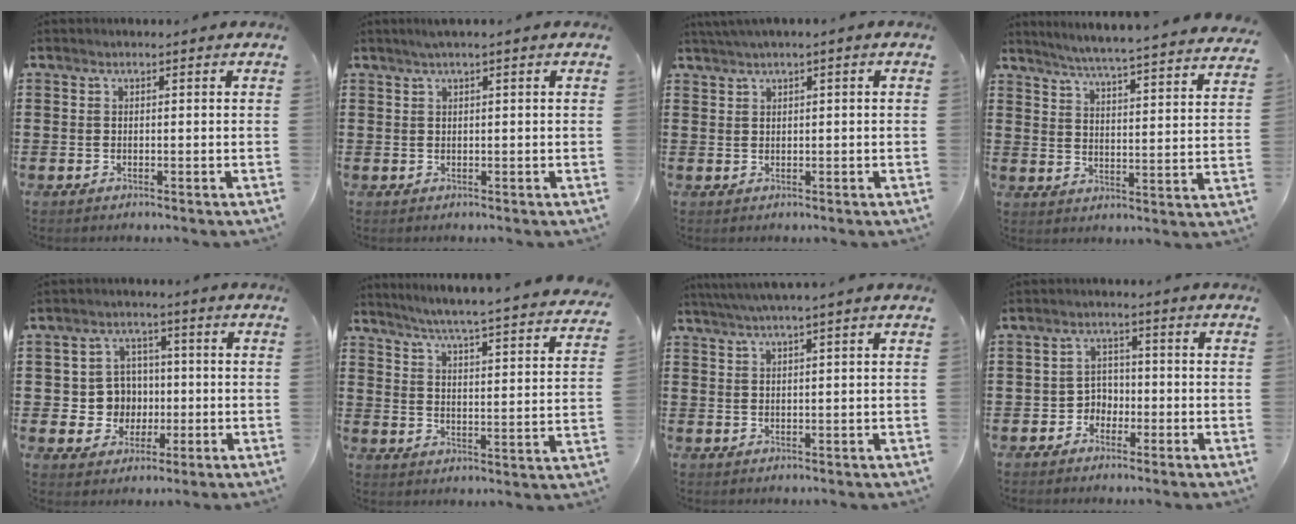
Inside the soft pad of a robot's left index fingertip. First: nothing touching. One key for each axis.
{"total": 1.1, "fx": 0.5, "fy": -0.1, "fz": 1.0, "tx": -0.017, "ty": 0.000, "tz": 0.008}
{"total": 1.1, "fx": 0.7, "fy": -0.1, "fz": 0.9, "tx": -0.016, "ty": -0.001, "tz": 0.014}
{"total": 5.1, "fx": 4.8, "fy": -1.0, "fz": 1.4, "tx": -0.050, "ty": -0.043, "tz": 0.077}
{"total": 6.2, "fx": 0.0, "fy": 5.9, "fz": 1.8, "tx": -0.051, "ty": 0.015, "tz": 0.001}
{"total": 5.0, "fx": 4.7, "fy": -1.0, "fz": 1.6, "tx": -0.055, "ty": -0.045, "tz": 0.072}
{"total": 2.6, "fx": 2.1, "fy": -0.6, "fz": 1.4, "tx": -0.029, "ty": 0.003, "tz": 0.039}
{"total": 3.0, "fx": -1.7, "fy": 2.4, "fz": 0.8, "tx": -0.026, "ty": 0.008, "tz": -0.038}